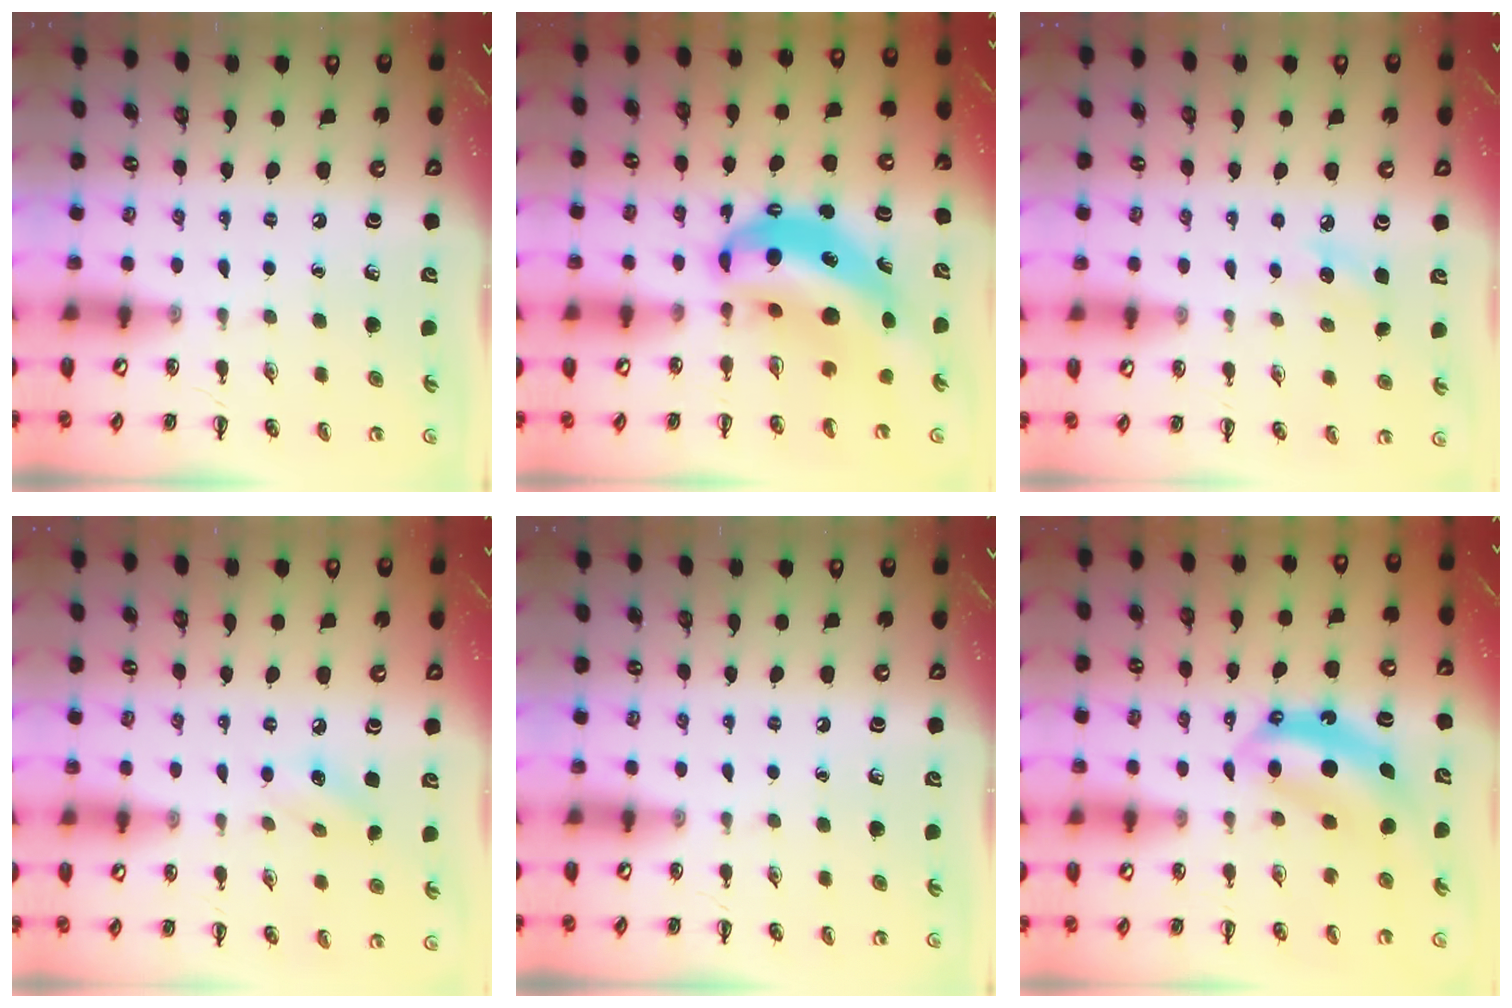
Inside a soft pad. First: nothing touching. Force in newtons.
{"total": 10.2, "press": 9.9, "slide": 2.4}
{"total": 6.5, "press": 6.3, "slide": 1.7}
{"total": 5.6, "press": 5.4, "slide": 1.4}
{"total": 0.0}
{"total": 6.7, "press": 6.6, "slide": 1.2}